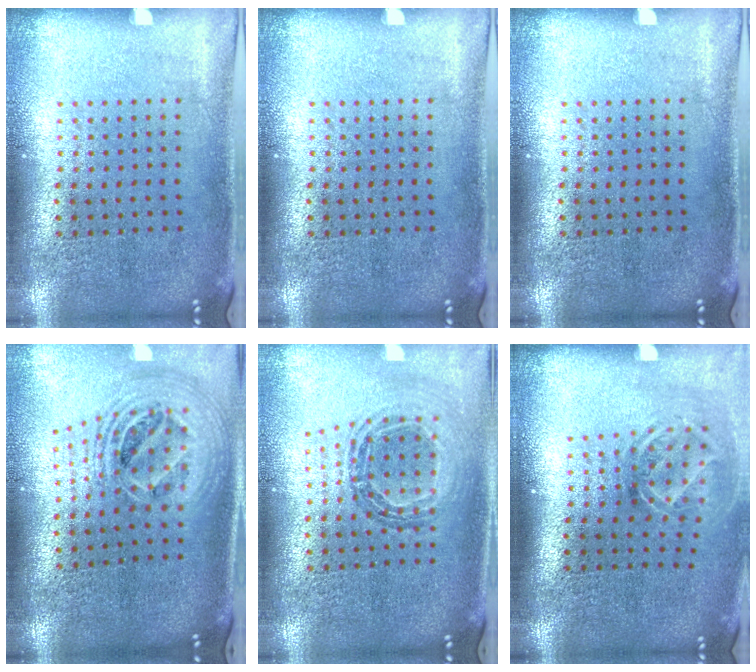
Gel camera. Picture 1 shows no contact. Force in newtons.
{"total": 0.0}
{"total": 0.0}
{"total": 2.4, "press": 1.8, "slide": 1.6}
{"total": 0.7, "press": 0.7, "slide": 0.1}
{"total": 1.8, "press": 1.3, "slide": 1.3}